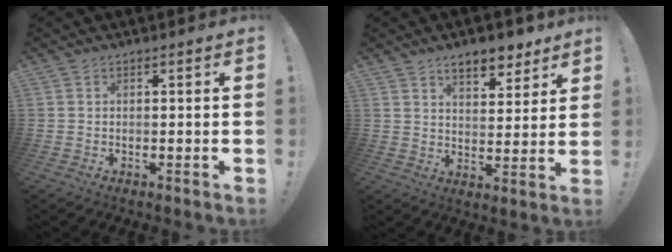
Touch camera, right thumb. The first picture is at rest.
{"total": 9.5, "force": [7.1, 4.0, 4.9], "torque": [-0.060, -0.041, 0.126]}